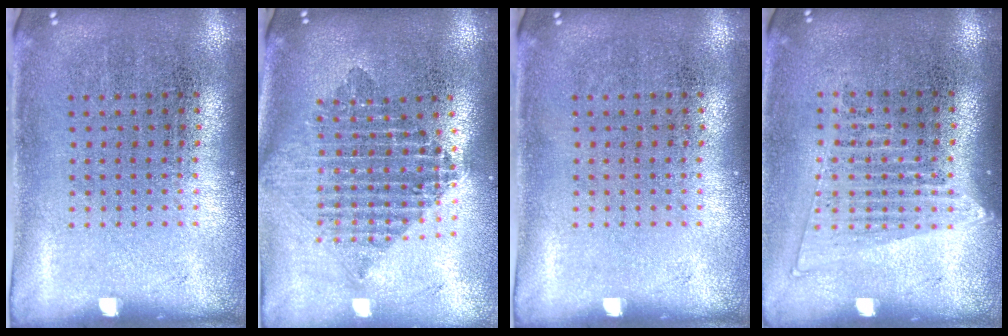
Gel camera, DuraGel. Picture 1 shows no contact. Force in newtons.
{"total": 2.1, "press": 1.7, "slide": 1.3}
{"total": 0.0}
{"total": 1.4, "press": 1.2, "slide": 0.7}